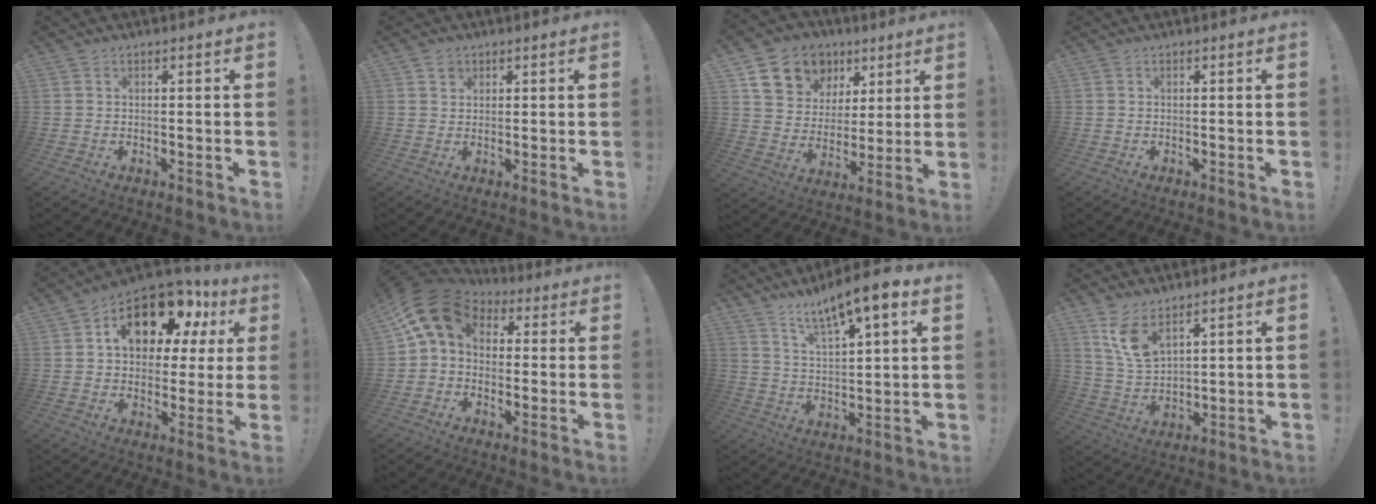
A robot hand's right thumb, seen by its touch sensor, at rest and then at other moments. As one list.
[{"total": 2.0, "force": [1.4, 1.5, 0.2], "torque": [0.017, -0.012, 0.021]}, {"total": 14.9, "force": [7.9, 11.6, 4.9], "torque": [-0.072, -0.040, 0.164]}, {"total": 0.0}, {"total": 16.2, "force": [7.8, 9.1, 10.9], "torque": [-0.163, -0.044, 0.128]}, {"total": 13.9, "force": [4.8, 9.6, 8.8], "torque": [-0.151, -0.013, 0.092]}, {"total": 10.8, "force": [8.2, 1.7, 6.9], "torque": [-0.113, -0.053, 0.135]}, {"total": 9.0, "force": [6.4, 3.5, 5.3], "torque": [-0.096, -0.035, 0.121]}]